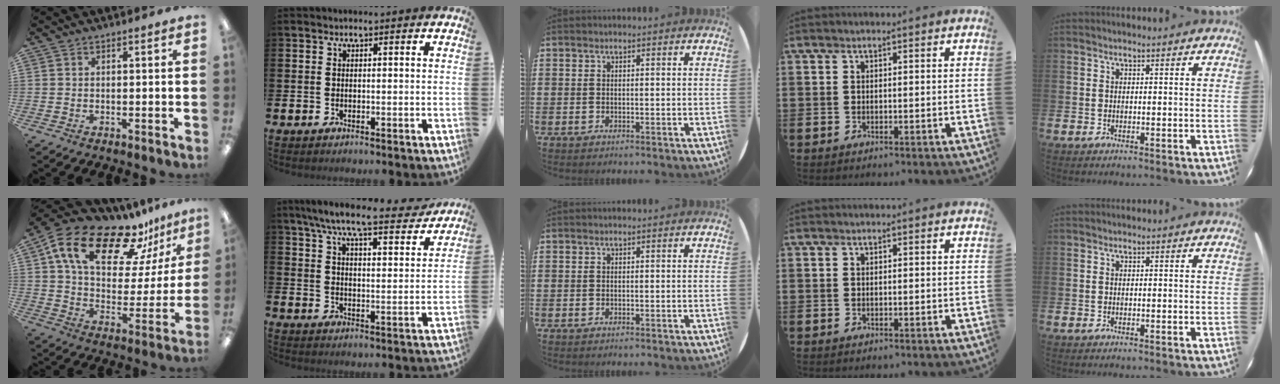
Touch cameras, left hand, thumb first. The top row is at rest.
{"thumb": {"total": 20.4, "force": [13.9, 9.8, 11.3], "torque": [-0.196, -0.086, 0.243]}, "index": {"total": 8.5, "force": [7.5, 0.9, 3.8], "torque": [-0.090, -0.043, 0.126]}}